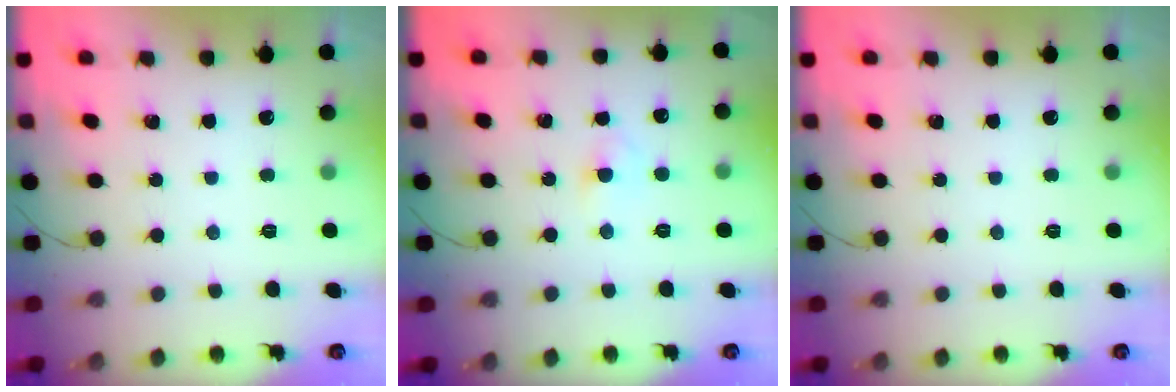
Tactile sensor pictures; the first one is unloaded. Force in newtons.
{"total": 2.9, "press": 2.6, "slide": 1.2}
{"total": 0.0}